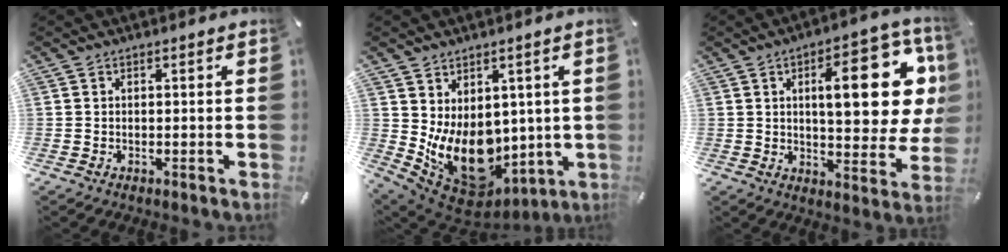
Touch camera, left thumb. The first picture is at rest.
{"total": 13.6, "force": [0.2, 11.0, 8.0], "torque": [-0.138, -0.042, 0.019]}
{"total": 20.5, "force": [5.8, 7.7, 18.1], "torque": [-0.246, -0.021, 0.081]}